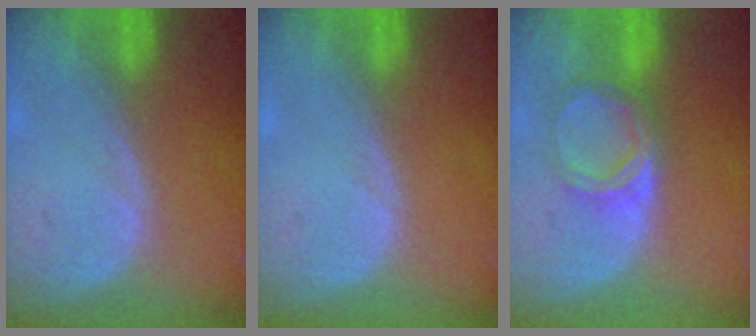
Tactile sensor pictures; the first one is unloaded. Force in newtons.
{"total": 0.0}
{"total": 5.2, "press": 4.6, "slide": 2.5}